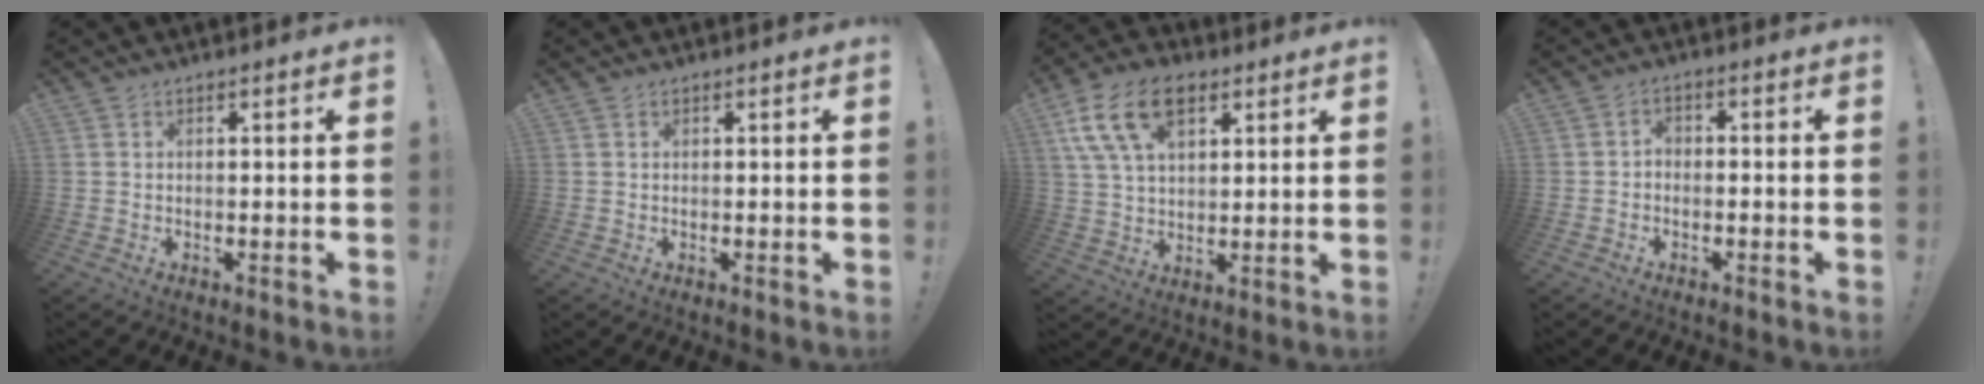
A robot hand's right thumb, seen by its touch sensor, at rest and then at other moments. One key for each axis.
{"total": 0.0}
{"total": 15.2, "fx": 7.3, "fy": 8.9, "fz": 10.0, "tx": -0.192, "ty": -0.016, "tz": 0.135}
{"total": 2.5, "fx": -1.9, "fy": 1.2, "fz": 1.1, "tx": -0.025, "ty": 0.008, "tz": -0.036}